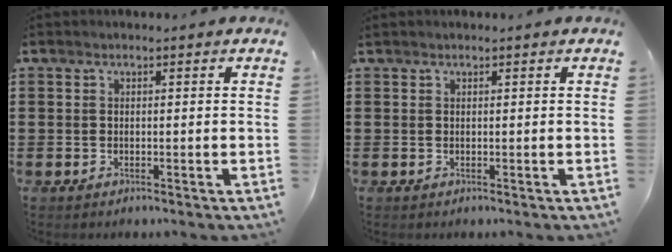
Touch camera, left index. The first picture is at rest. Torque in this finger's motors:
{"motor_torque": [-0.02, 0.00, 0.00, 0.00]}